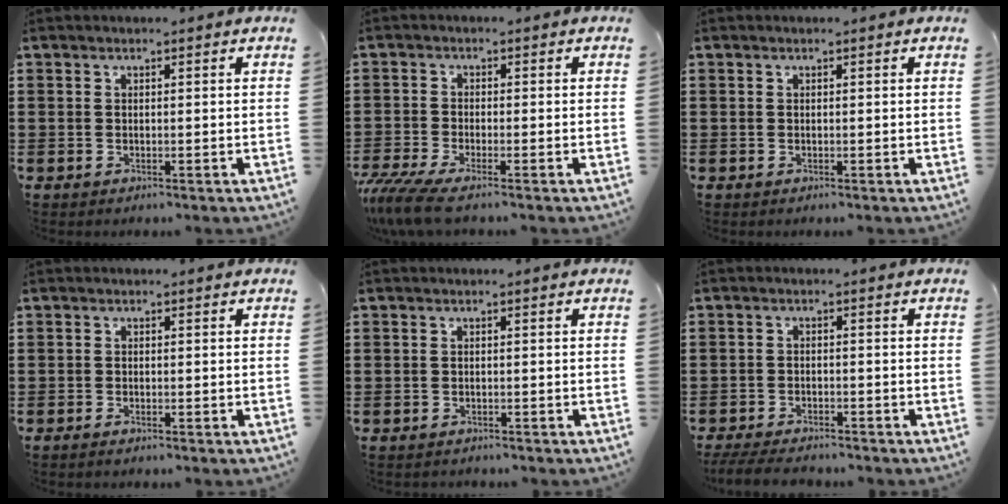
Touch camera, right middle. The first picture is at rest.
{"total": 4.8, "force": [-4.0, 0.4, 2.6], "torque": [-0.078, -0.026, -0.086]}
{"total": 0.0}
{"total": 0.6, "force": [-0.6, 0.1, 0.3], "torque": [-0.008, -0.003, -0.010]}
{"total": 1.1, "force": [-1.0, 0.4, -0.2], "torque": [0.003, 0.002, -0.024]}
{"total": 3.7, "force": [-3.5, 0.6, 0.8], "torque": [-0.020, -0.003, -0.075]}